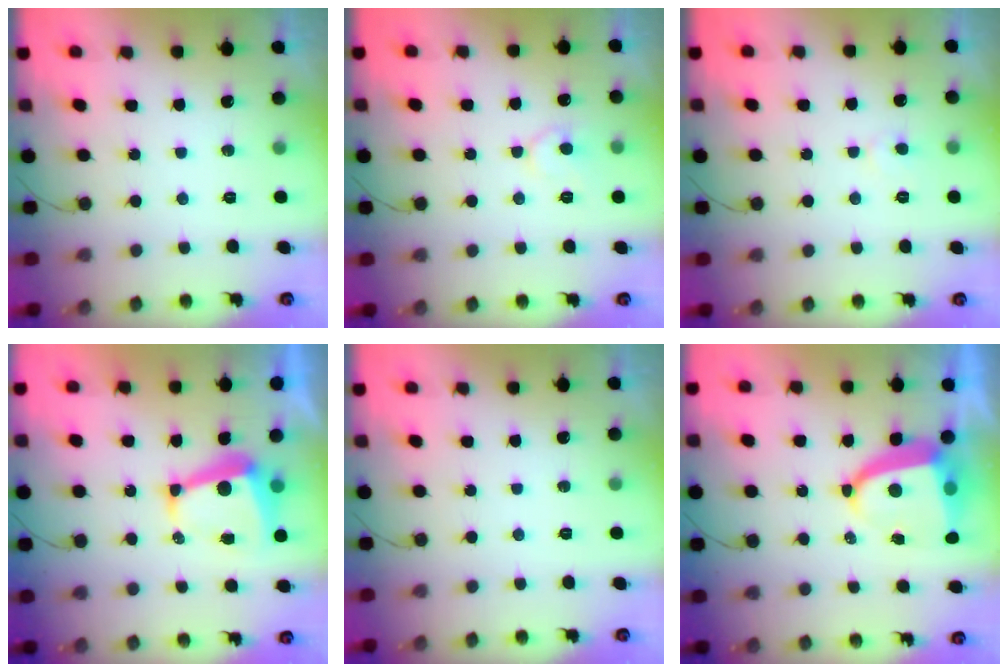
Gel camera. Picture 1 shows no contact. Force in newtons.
{"total": 7.1, "press": 7.1, "slide": 0.4}
{"total": 3.2, "press": 3.1, "slide": 0.4}
{"total": 7.1, "press": 7.1, "slide": 1.0}
{"total": 0.0}
{"total": 8.4, "press": 8.3, "slide": 1.0}